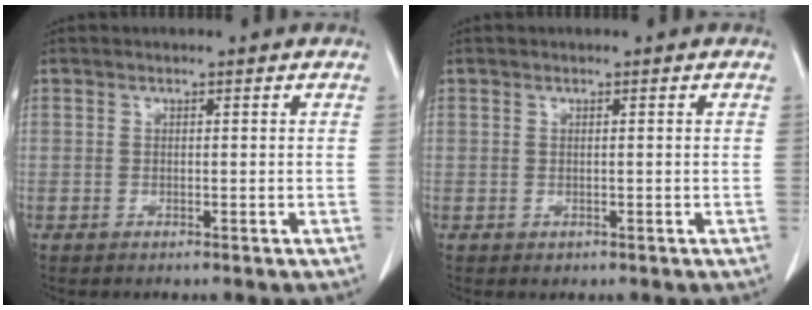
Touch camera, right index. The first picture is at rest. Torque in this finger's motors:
{"motor_torque": [-0.04, -0.01, -0.10, -0.04]}